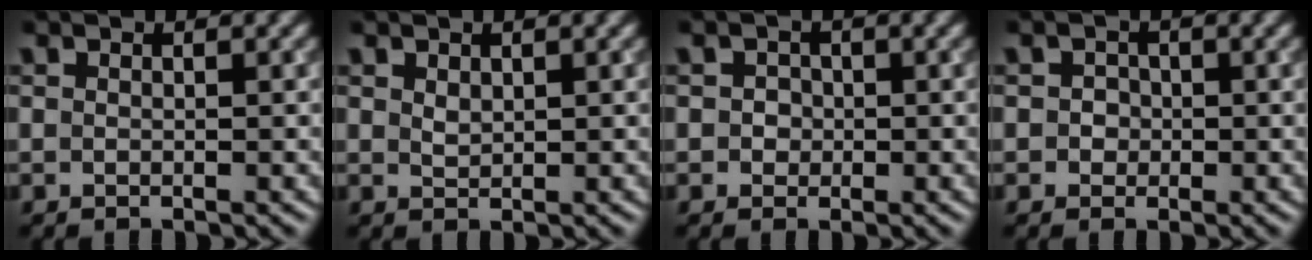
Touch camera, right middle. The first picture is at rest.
{"total": 0.9, "force": [0.5, 0.6, 0.5], "torque": [-0.013, -0.001, 0.014]}
{"total": 1.3, "force": [0.1, 1.2, 0.4], "torque": [0.006, 0.001, -0.002]}
{"total": 1.3, "force": [0.0, 1.2, 0.4], "torque": [0.009, 0.001, -0.005]}